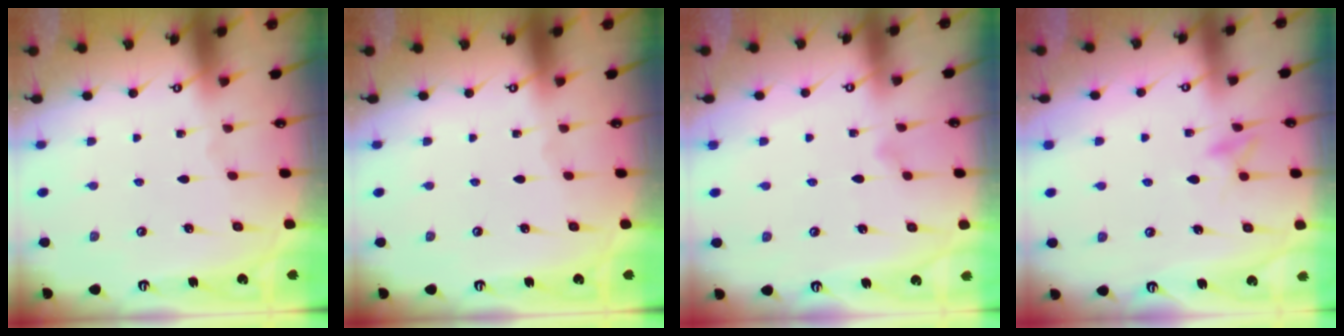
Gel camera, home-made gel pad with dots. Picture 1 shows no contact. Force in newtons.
{"total": 0.0}
{"total": 6.2, "press": 6.2, "slide": 0.3}
{"total": 9.9, "press": 9.9, "slide": 0.9}